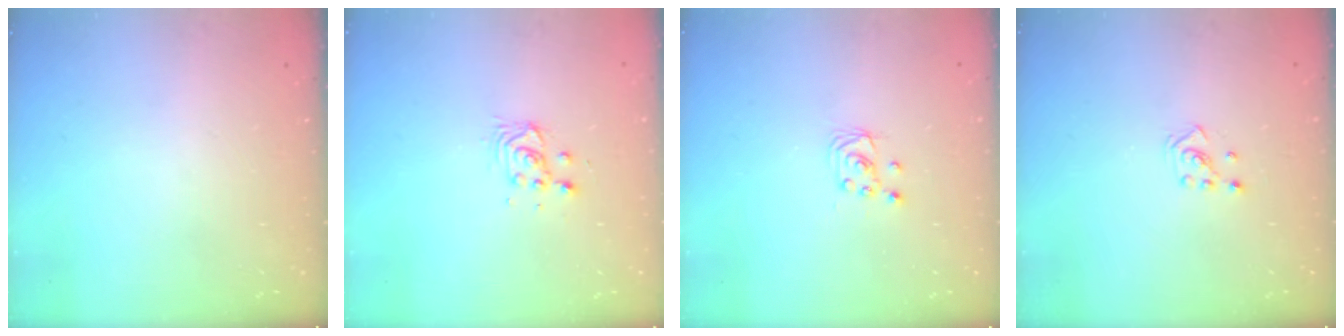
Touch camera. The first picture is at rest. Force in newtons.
{"total": 3.4, "press": 3.4, "slide": 0.4}
{"total": 2.4, "press": 2.4, "slide": 0.2}
{"total": 2.1, "press": 1.9, "slide": 0.8}